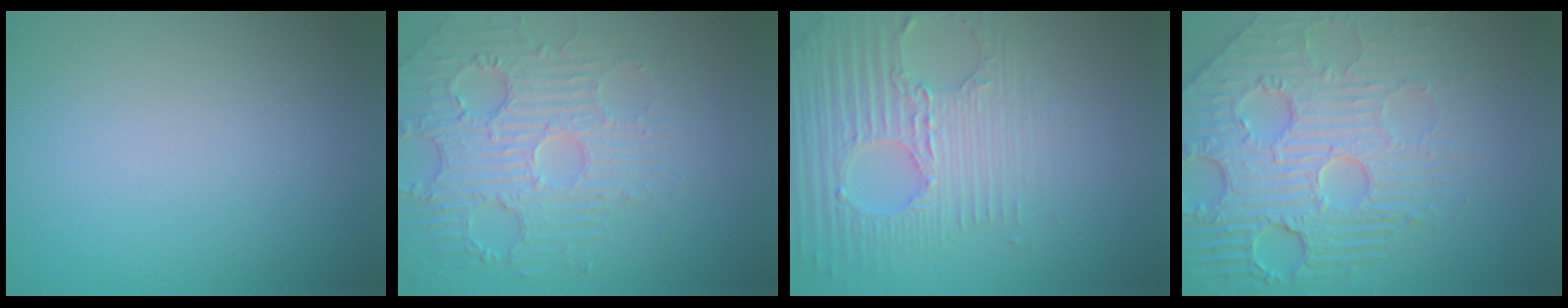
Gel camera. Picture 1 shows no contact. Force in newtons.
{"total": 4.8, "press": 4.3, "slide": 2.2}
{"total": 4.8, "press": 4.3, "slide": 2.2}
{"total": 8.6, "press": 5.9, "slide": 6.2}